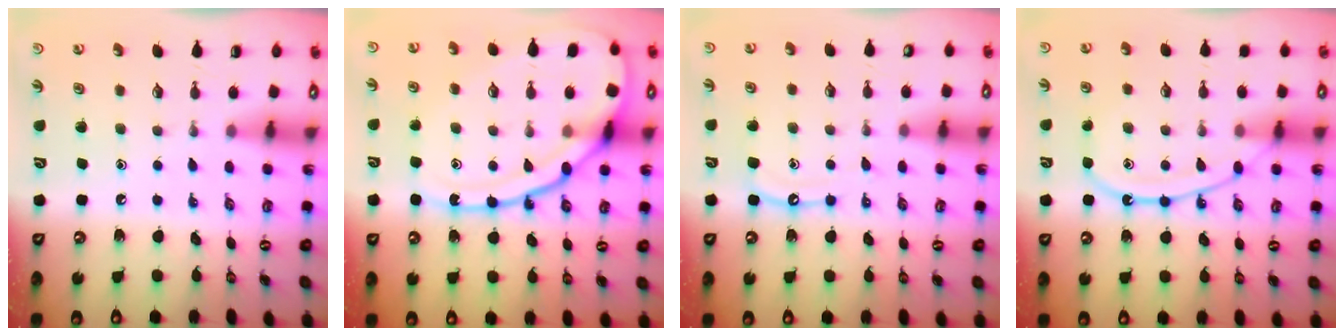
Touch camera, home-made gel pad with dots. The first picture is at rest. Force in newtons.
{"total": 19.4, "press": 19.3, "slide": 2.0}
{"total": 8.1, "press": 8.1, "slide": 0.7}
{"total": 10.9, "press": 10.9, "slide": 1.4}